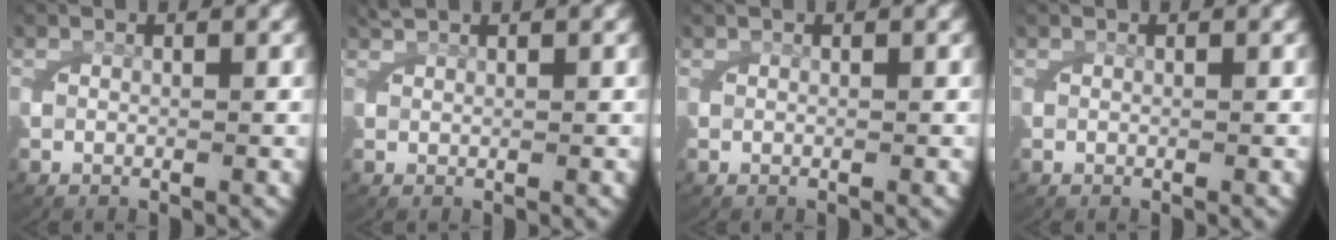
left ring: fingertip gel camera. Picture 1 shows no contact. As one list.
[{"total": 1.2, "force": [1.1, -0.4, 0.2], "torque": [-0.007, 0.005, 0.024]}, {"total": 0.0}, {"total": 0.0}]